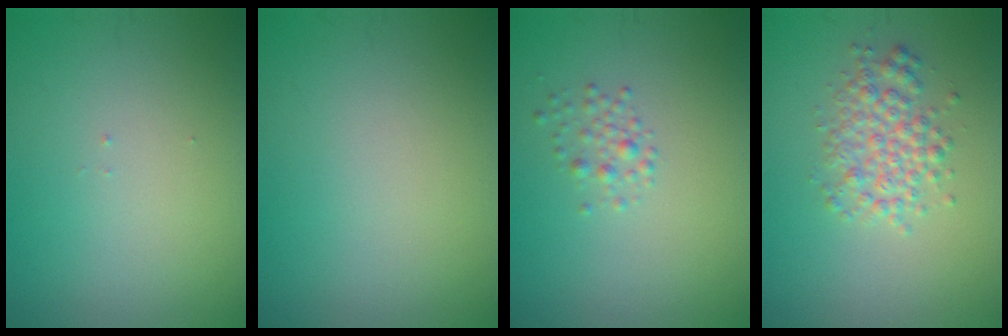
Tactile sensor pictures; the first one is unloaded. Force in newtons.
{"total": 0.0}
{"total": 1.3, "press": 1.3, "slide": 0.0}
{"total": 3.2, "press": 3.2, "slide": 0.1}